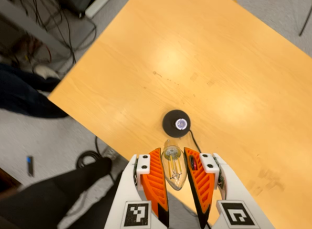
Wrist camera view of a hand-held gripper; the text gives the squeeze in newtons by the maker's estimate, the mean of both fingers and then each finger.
{"total": 13.1, "left": 14.3, "right": 11.8}